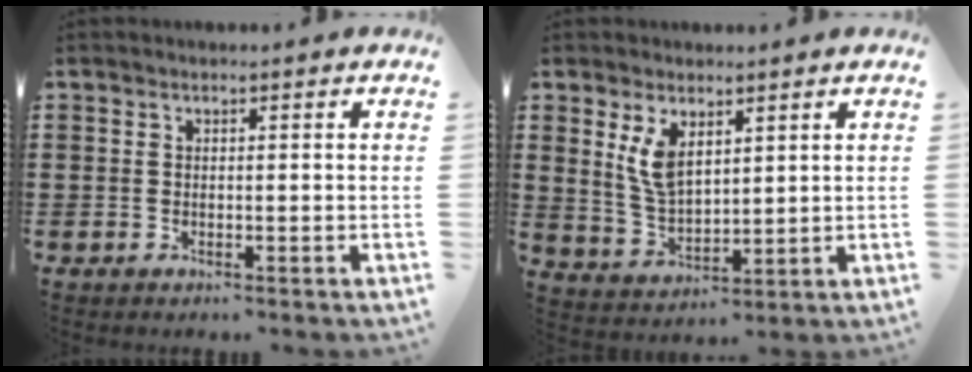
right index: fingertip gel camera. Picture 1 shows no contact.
{"total": 6.2, "force": [3.0, 3.0, 4.4], "torque": [-0.103, 0.000, 0.053]}